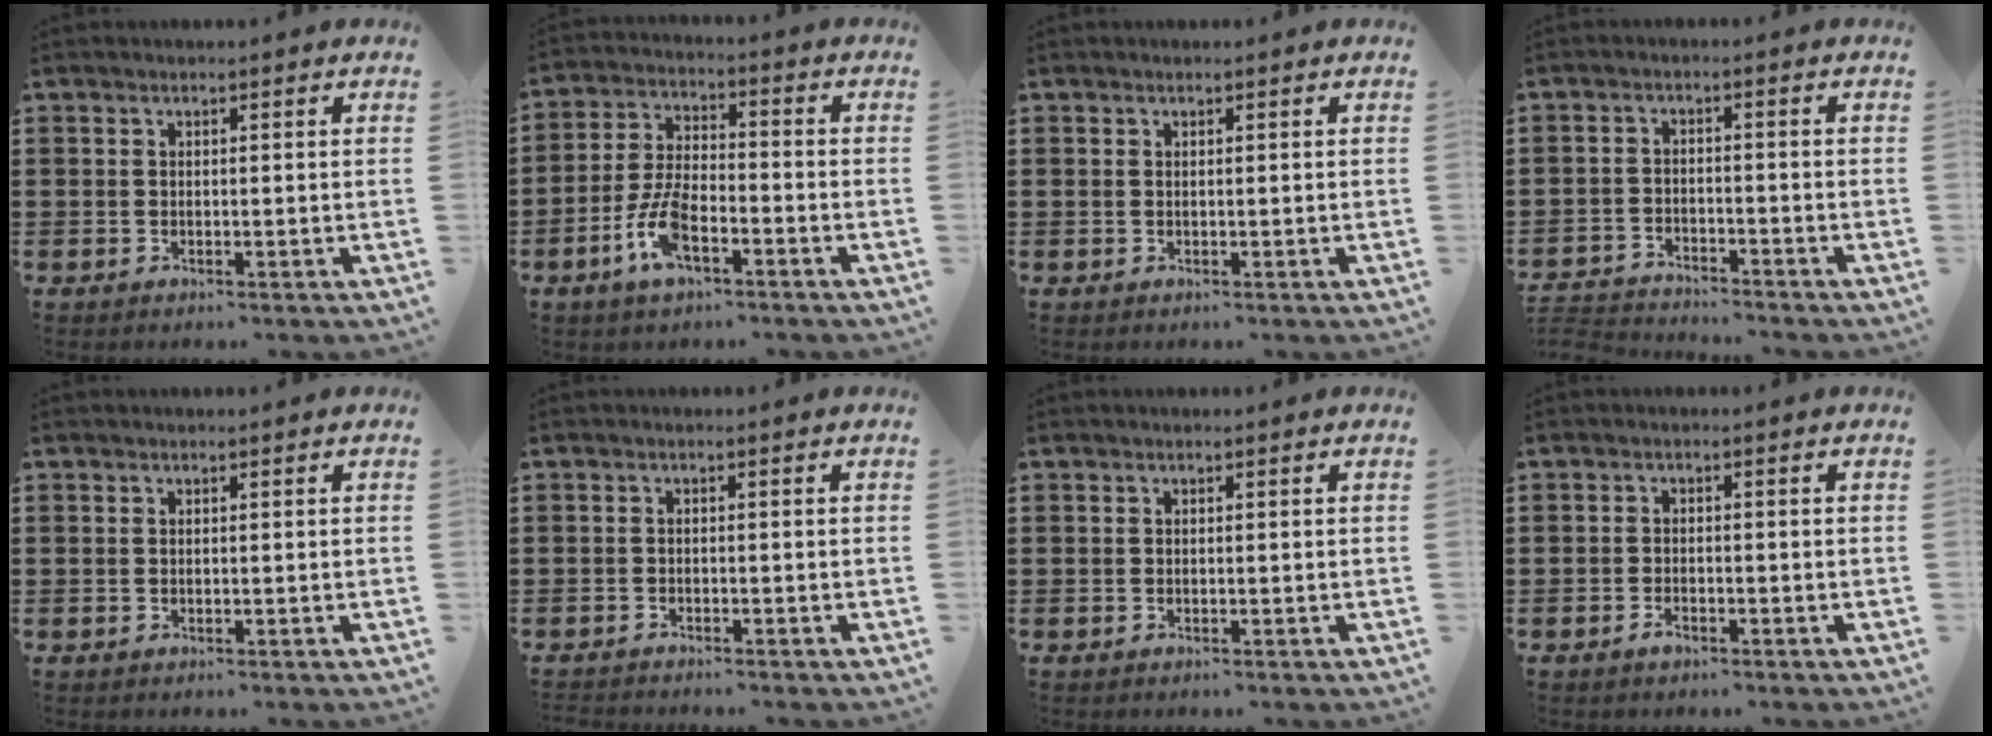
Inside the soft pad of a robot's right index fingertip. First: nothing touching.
{"total": 7.8, "force": [-4.0, 3.1, 6.0], "torque": [-0.145, -0.004, -0.080]}
{"total": 0.0}
{"total": 3.3, "force": [-3.3, 0.1, -0.3], "torque": [-0.003, -0.001, -0.072]}
{"total": 0.0}
{"total": 1.2, "force": [-1.2, -0.1, -0.2], "torque": [0.001, 0.002, -0.026]}
{"total": 0.0}
{"total": 1.3, "force": [-1.0, 0.6, 0.6], "torque": [-0.013, -0.002, -0.018]}